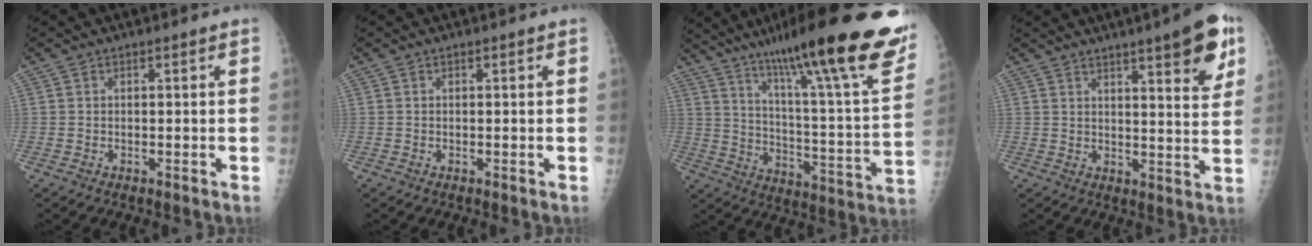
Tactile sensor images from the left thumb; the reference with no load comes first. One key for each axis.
{"total": 0.0}
{"total": 32.3, "fx": 20.7, "fy": 4.6, "fz": 24.4, "tx": -0.309, "ty": -0.057, "tz": 0.307}
{"total": 12.2, "fx": 6.8, "fy": 2.5, "fz": 9.8, "tx": -0.107, "ty": -0.030, "tz": 0.087}